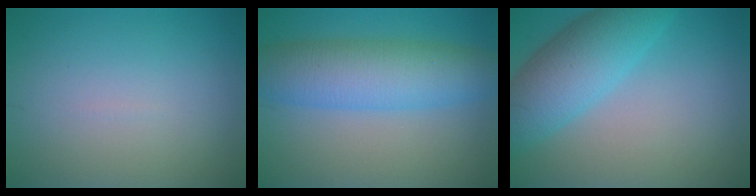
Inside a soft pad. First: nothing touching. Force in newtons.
{"total": 7.3, "press": 7.3, "slide": 0.1}
{"total": 6.7, "press": 6.6, "slide": 0.2}